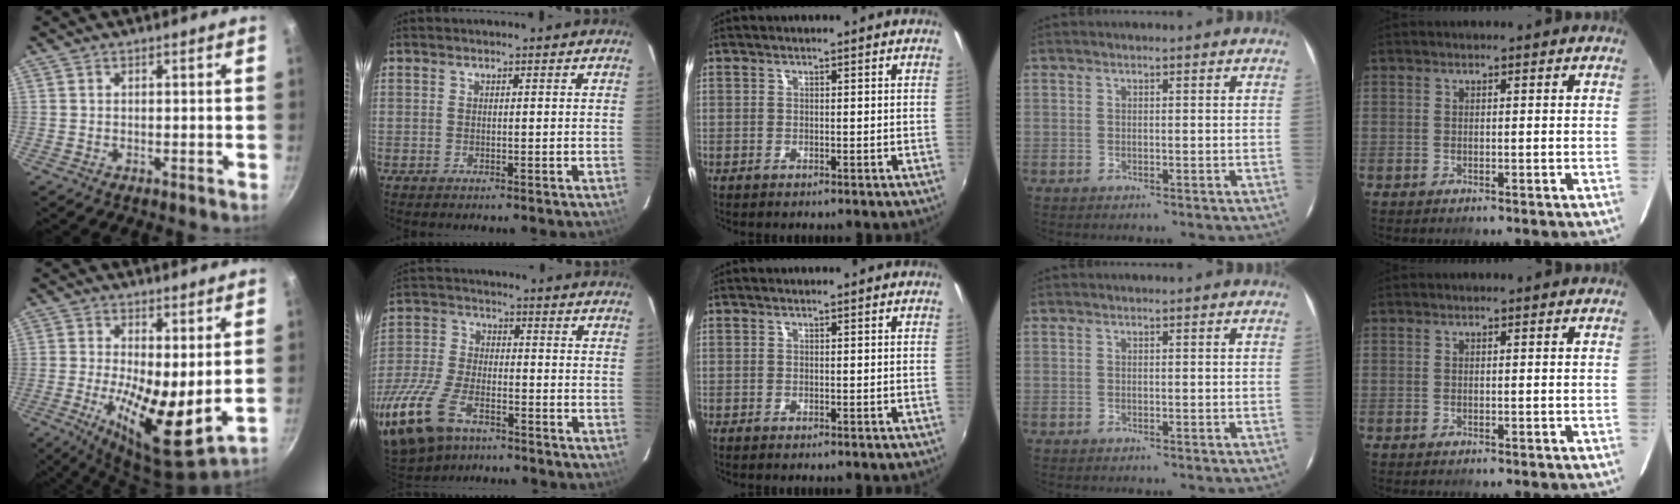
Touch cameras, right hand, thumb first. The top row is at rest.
{"thumb": {"total": 13.8, "force": [-0.1, 4.8, 12.9], "torque": [-0.206, -0.030, -0.001]}, "index": {"total": 19.6, "force": [-12.4, 9.9, 11.5], "torque": [-0.284, -0.035, -0.238]}}